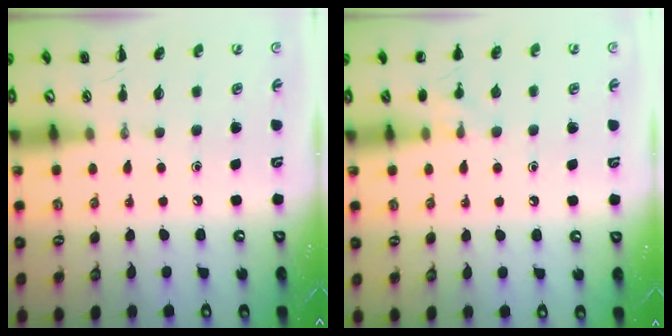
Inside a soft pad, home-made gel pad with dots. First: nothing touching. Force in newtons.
{"total": 7.4, "press": 7.0, "slide": 2.1}